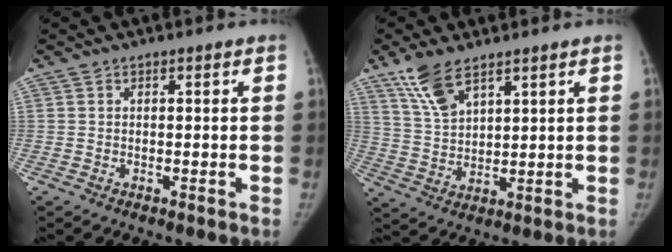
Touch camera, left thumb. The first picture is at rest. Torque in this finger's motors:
{"motor_torque": [1.07, 0.69, 0.65, -0.98, 0.26]}